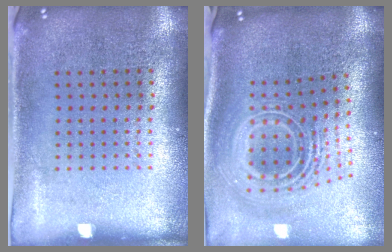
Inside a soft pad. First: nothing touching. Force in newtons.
{"total": 2.8, "press": 1.9, "slide": 2.1}